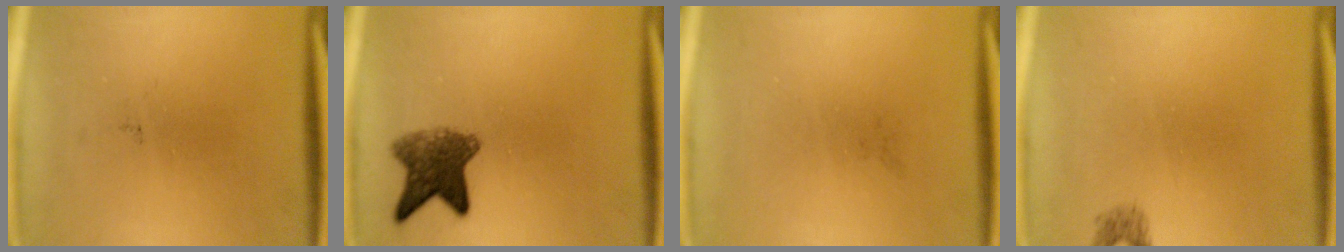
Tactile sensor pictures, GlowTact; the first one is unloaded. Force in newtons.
{"total": 6.5}
{"total": 0.0}
{"total": 1.0}